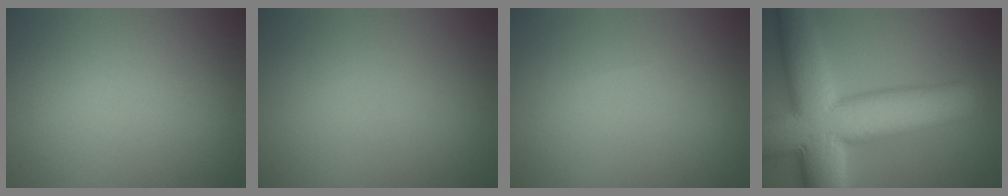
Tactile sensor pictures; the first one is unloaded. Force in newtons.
{"total": 0.0}
{"total": 0.0}
{"total": 14.7, "press": 14.7, "slide": 0.4}